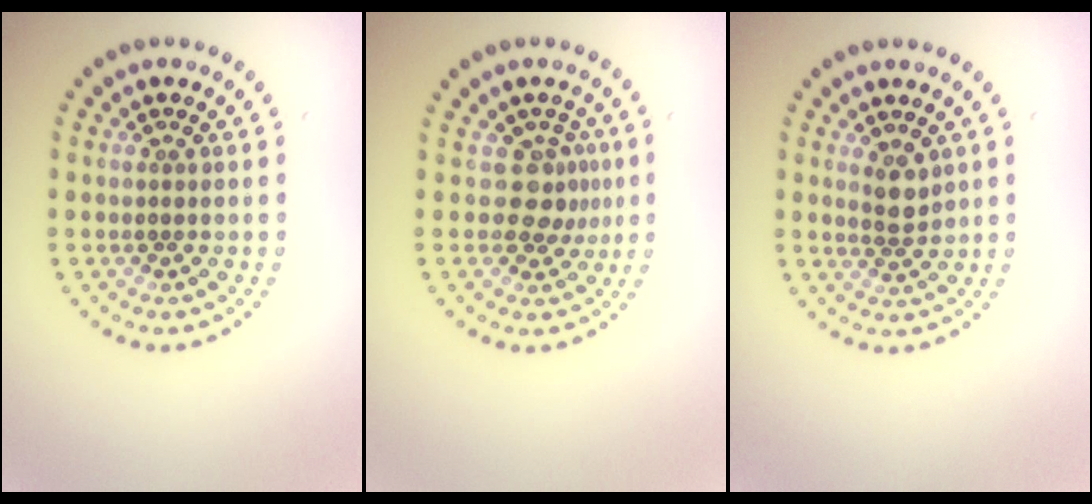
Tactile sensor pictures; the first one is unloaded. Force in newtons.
{"total": 2.6, "press": 2.0, "slide": 1.6}
{"total": 2.0, "press": 1.7, "slide": 1.0}